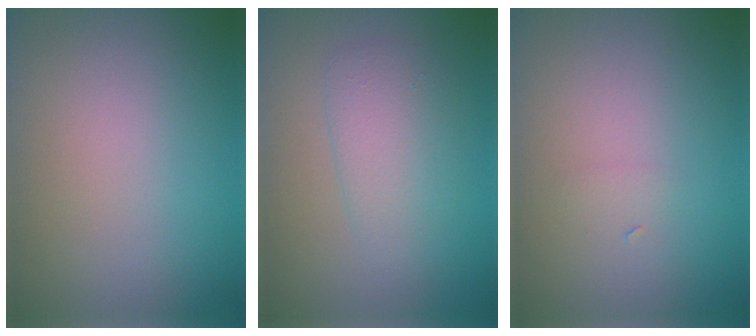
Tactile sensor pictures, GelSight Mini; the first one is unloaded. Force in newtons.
{"total": 2.5, "press": 2.5, "slide": 0.1}
{"total": 0.6, "press": 0.6, "slide": 0.0}